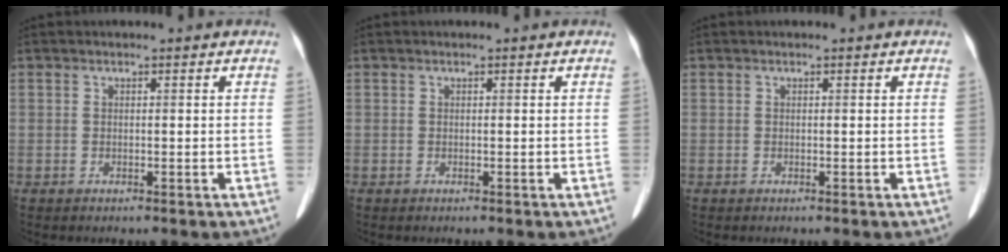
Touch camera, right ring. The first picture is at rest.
{"total": 0.0}
{"total": 0.0}